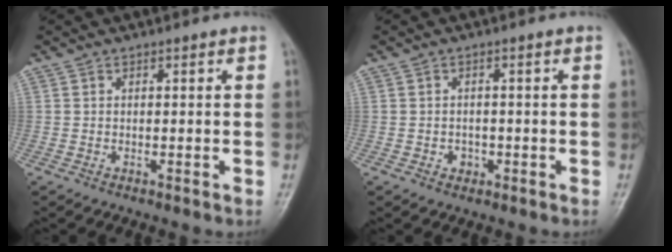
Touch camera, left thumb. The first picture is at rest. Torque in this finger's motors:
{"motor_torque": [-0.02, 0.03, 0.08, 0.02, 0.00]}